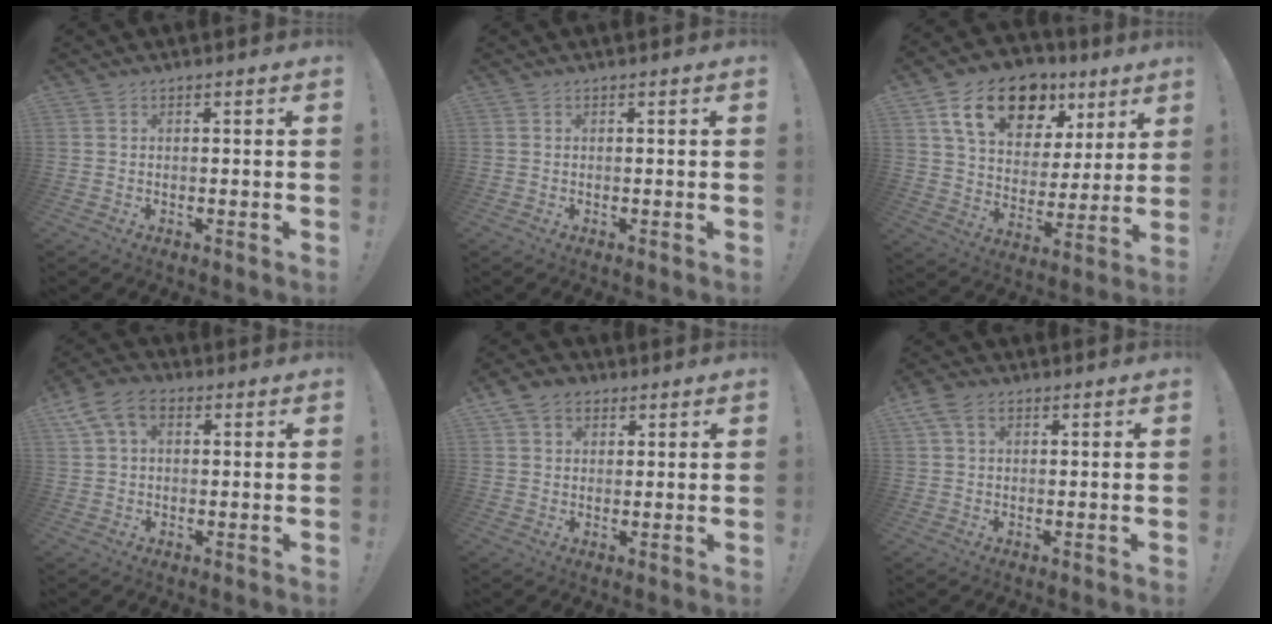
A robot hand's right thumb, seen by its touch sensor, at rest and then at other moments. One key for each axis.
{"total": 0.0}
{"total": 19.0, "fx": 10.2, "fy": 12.0, "fz": 10.7, "tx": -0.169, "ty": -0.042, "tz": 0.184}
{"total": 9.2, "fx": 3.5, "fy": 6.1, "fz": 5.8, "tx": -0.109, "ty": 0.003, "tz": 0.071}
{"total": 7.0, "fx": 3.4, "fy": 5.3, "fz": 2.9, "tx": -0.047, "ty": -0.004, "tz": 0.069}
{"total": 5.3, "fx": 2.4, "fy": 3.6, "fz": 3.1, "tx": -0.058, "ty": 0.004, "tz": 0.049}